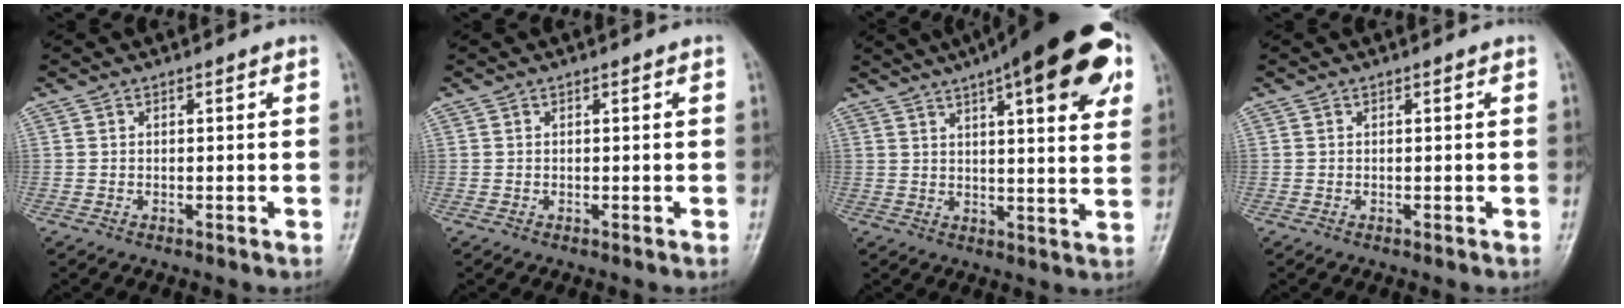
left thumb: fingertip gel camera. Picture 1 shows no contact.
{"total": 0.0}
{"total": 22.6, "force": [11.2, 6.4, 18.5], "torque": [-0.241, -0.004, 0.148]}
{"total": 0.0}